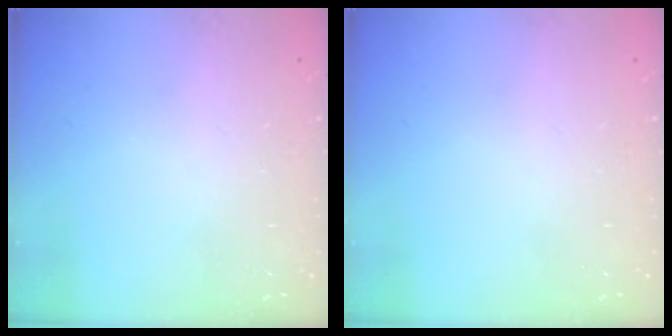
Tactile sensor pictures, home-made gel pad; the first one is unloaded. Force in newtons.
{"total": 0.0}